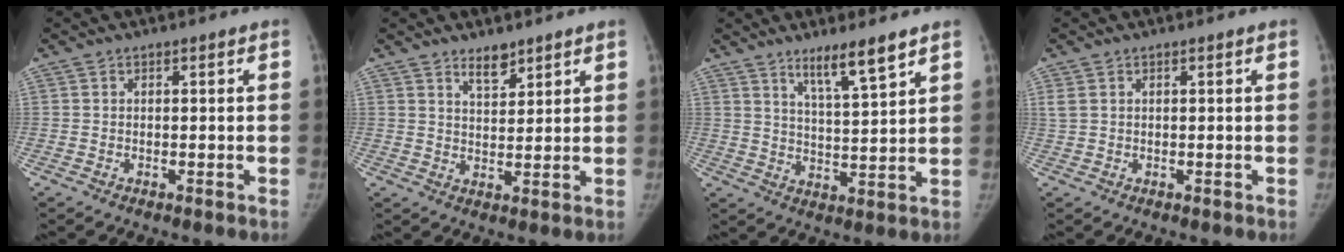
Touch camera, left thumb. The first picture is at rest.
{"total": 3.9, "force": [3.1, 1.6, 1.8], "torque": [-0.015, -0.026, 0.054]}
{"total": 7.7, "force": [5.6, 0.5, 5.3], "torque": [-0.090, -0.042, 0.099]}
{"total": 1.5, "force": [0.7, 0.8, 1.0], "torque": [-0.027, 0.012, 0.024]}